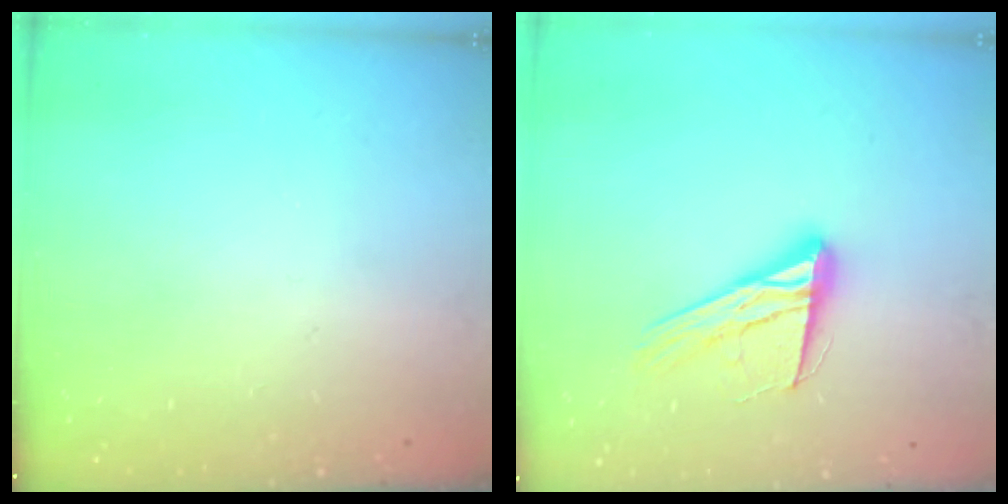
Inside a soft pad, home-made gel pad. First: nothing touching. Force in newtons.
{"total": 14.0, "press": 14.0, "slide": 1.0}